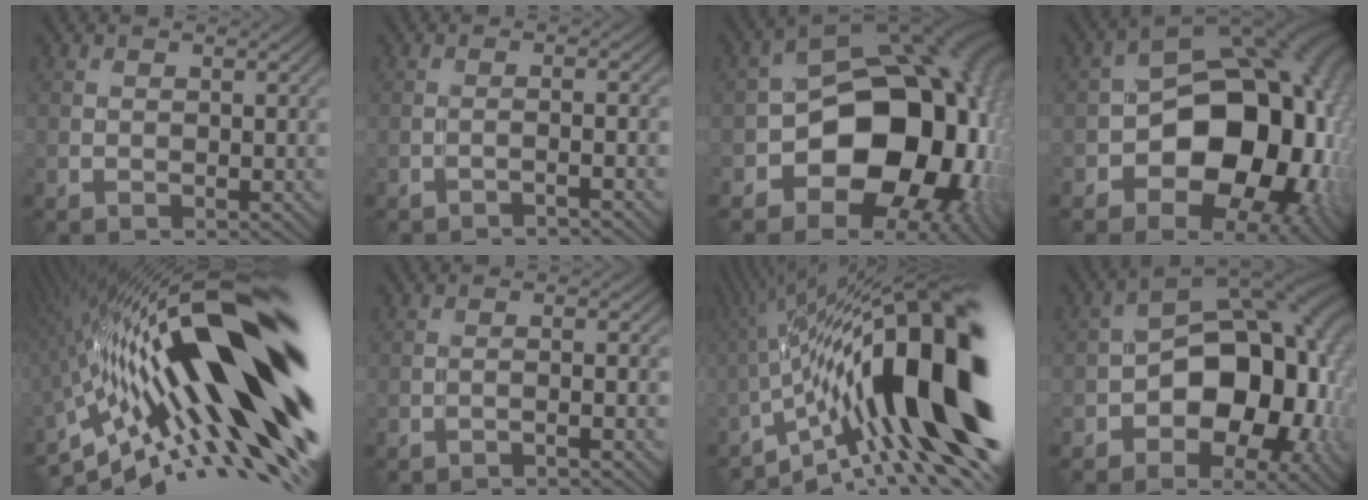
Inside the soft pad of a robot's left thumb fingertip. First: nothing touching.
{"total": 2.0, "force": [-1.2, 0.4, 1.6], "torque": [-0.013, 0.009, -0.037]}
{"total": 17.8, "force": [-4.2, 12.2, 12.3], "torque": [-0.146, -0.027, -0.067]}
{"total": 19.0, "force": [-3.1, 12.8, 13.7], "torque": [-0.155, -0.026, -0.040]}
{"total": 21.6, "force": [-2.4, 7.2, 20.2], "torque": [-0.334, 0.021, -0.074]}
{"total": 1.7, "force": [-1.0, 0.3, 1.4], "torque": [-0.010, 0.009, -0.030]}
{"total": 19.0, "force": [-3.5, 5.0, 18.0], "torque": [-0.270, 0.022, -0.067]}
{"total": 16.5, "force": [-3.1, 10.5, 12.4], "torque": [-0.138, -0.011, -0.051]}